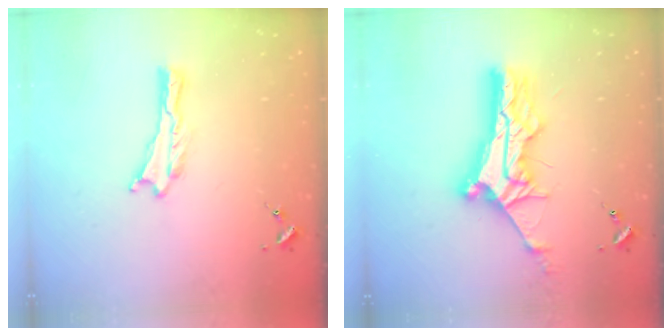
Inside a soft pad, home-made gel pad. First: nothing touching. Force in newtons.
{"total": 11.3, "press": 11.2, "slide": 1.1}